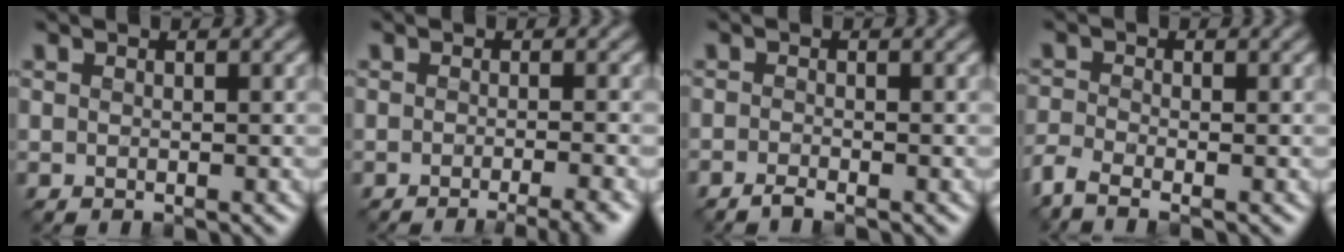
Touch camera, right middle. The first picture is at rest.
{"total": 3.6, "force": [-2.4, 0.4, 2.7], "torque": [-0.030, -0.003, -0.035]}
{"total": 1.0, "force": [-0.9, -0.2, 0.4], "torque": [-0.012, 0.000, -0.020]}
{"total": 2.7, "force": [-2.1, 0.7, 1.5], "torque": [-0.043, -0.007, -0.060]}